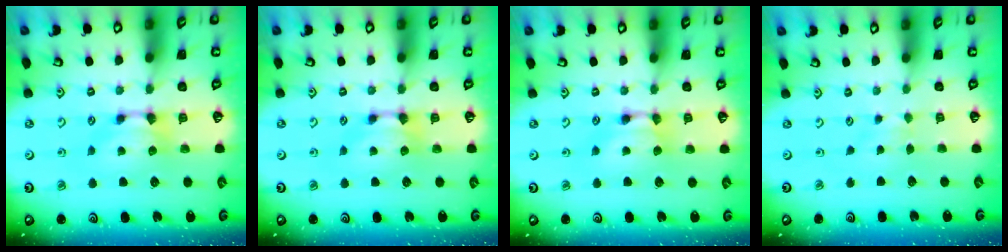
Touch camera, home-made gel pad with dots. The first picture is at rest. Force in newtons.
{"total": 0.0}
{"total": 1.5, "press": 1.5, "slide": 0.2}
{"total": 2.9, "press": 2.8, "slide": 0.6}